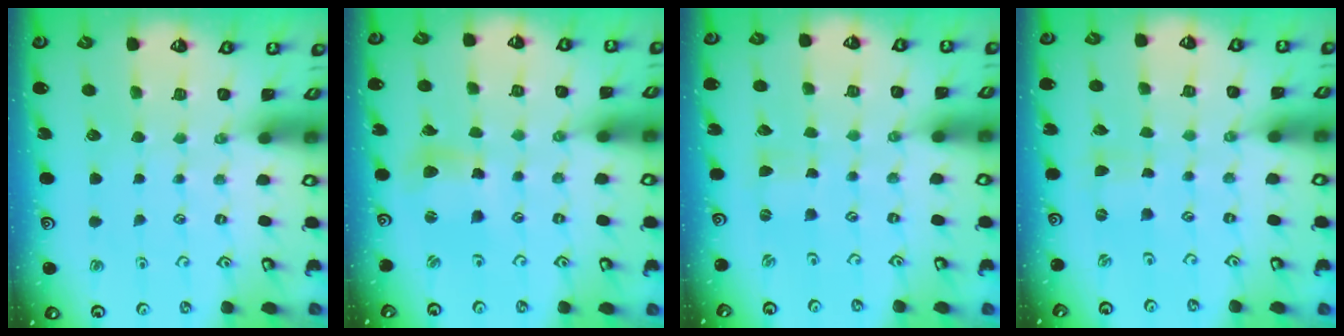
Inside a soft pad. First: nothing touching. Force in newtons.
{"total": 7.4, "press": 7.3, "slide": 1.1}
{"total": 0.0}
{"total": 0.0}